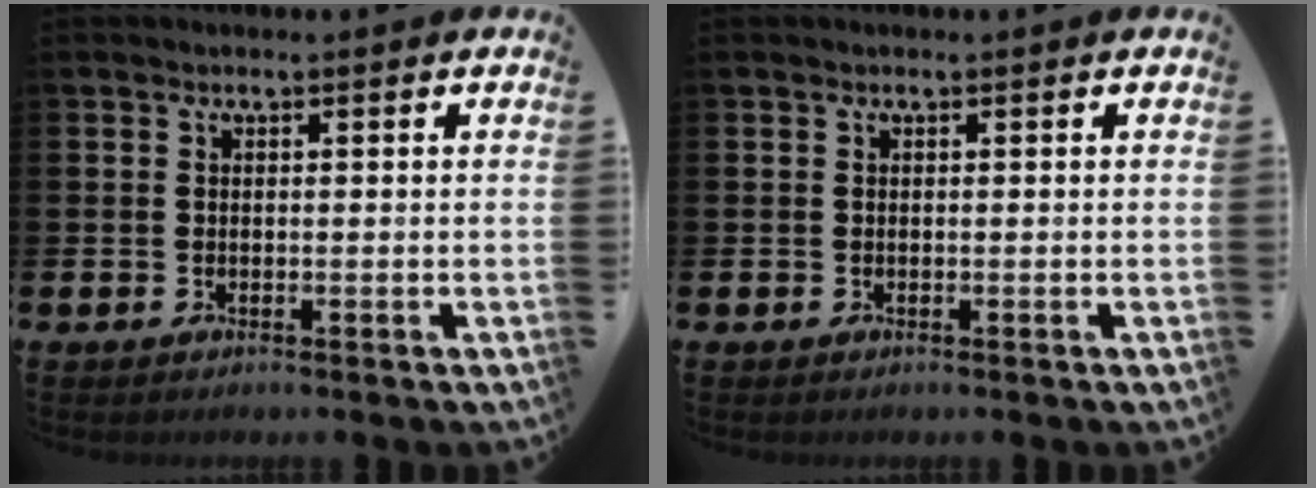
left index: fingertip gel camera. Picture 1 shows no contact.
{"total": 0.0}